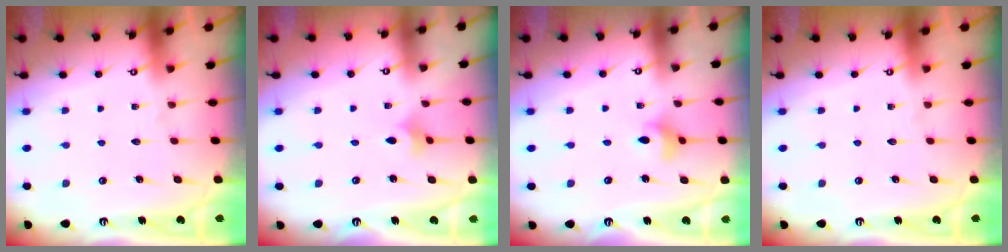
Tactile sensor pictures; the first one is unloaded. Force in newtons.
{"total": 2.1, "press": 2.0, "slide": 0.6}
{"total": 4.2, "press": 4.0, "slide": 1.2}
{"total": 0.0}